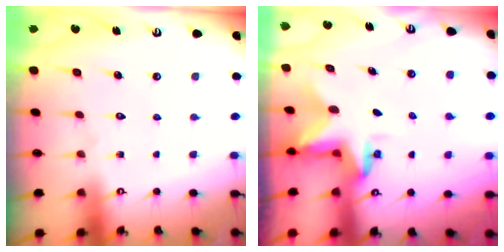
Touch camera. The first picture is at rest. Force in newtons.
{"total": 3.1, "press": 3.1, "slide": 0.2}